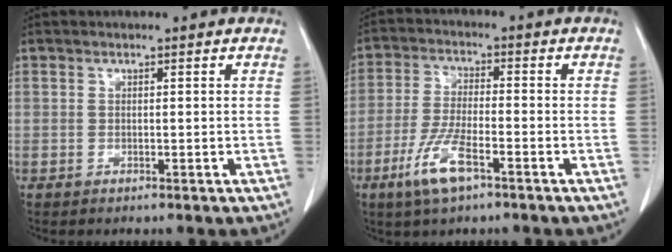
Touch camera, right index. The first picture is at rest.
{"total": 7.8, "force": [-4.3, 1.6, 6.3], "torque": [-0.134, -0.012, -0.082]}